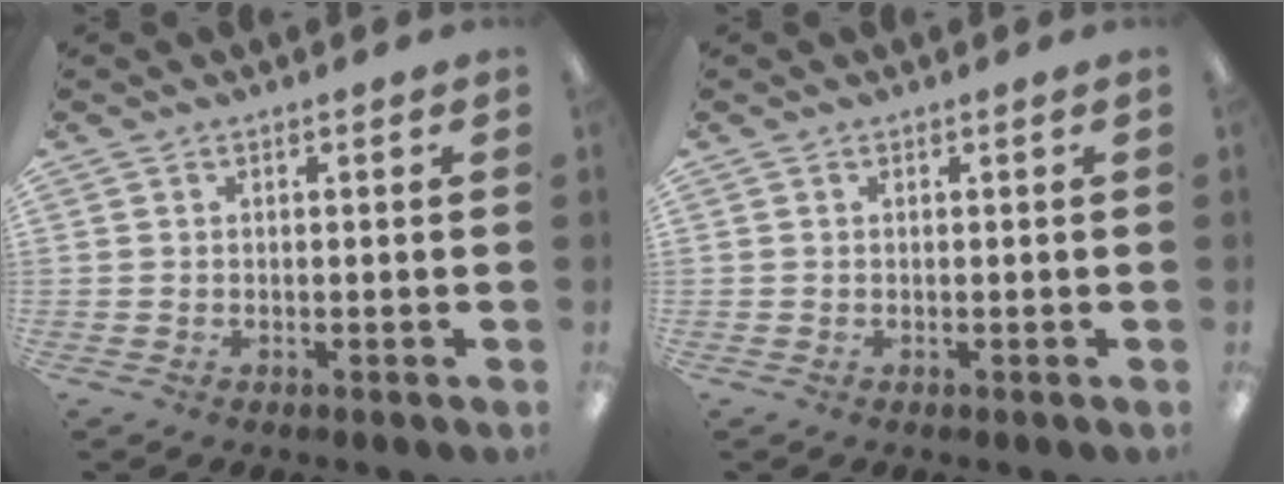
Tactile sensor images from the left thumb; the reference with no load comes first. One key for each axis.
{"total": 0.0}